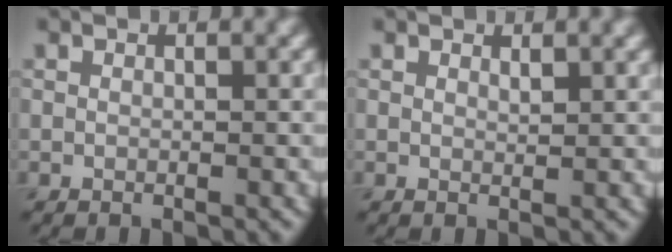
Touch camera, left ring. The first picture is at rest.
{"total": 0.7, "force": [0.6, 0.1, 0.4], "torque": [-0.005, -0.003, 0.011]}